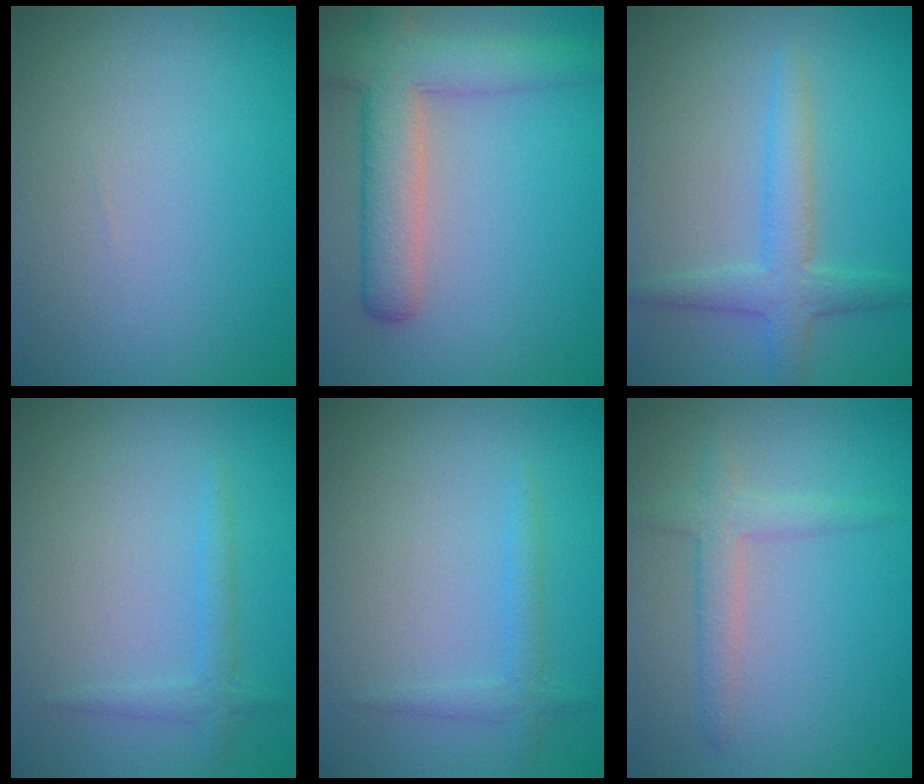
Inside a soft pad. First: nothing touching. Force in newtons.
{"total": 6.1, "press": 6.1, "slide": 0.5}
{"total": 3.1, "press": 3.1, "slide": 0.1}
{"total": 1.4, "press": 1.4, "slide": 0.1}
{"total": 1.4, "press": 1.4, "slide": 0.1}
{"total": 2.2, "press": 2.2, "slide": 0.1}